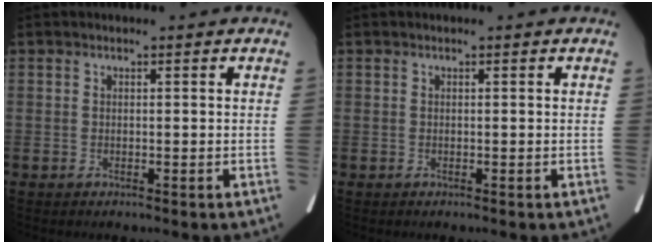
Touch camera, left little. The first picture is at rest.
{"total": 0.0}